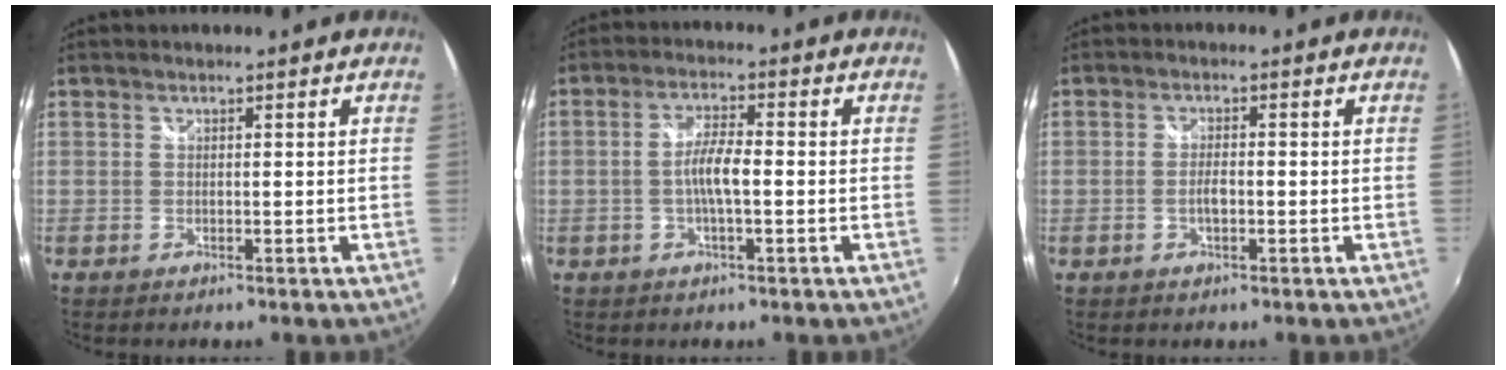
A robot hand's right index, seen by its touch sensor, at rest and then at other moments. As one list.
[{"total": 4.9, "force": [-0.9, 0.9, 4.7], "torque": [-0.091, 0.005, -0.016]}, {"total": 2.7, "force": [-0.7, 1.1, 2.3], "torque": [-0.045, -0.001, -0.014]}]